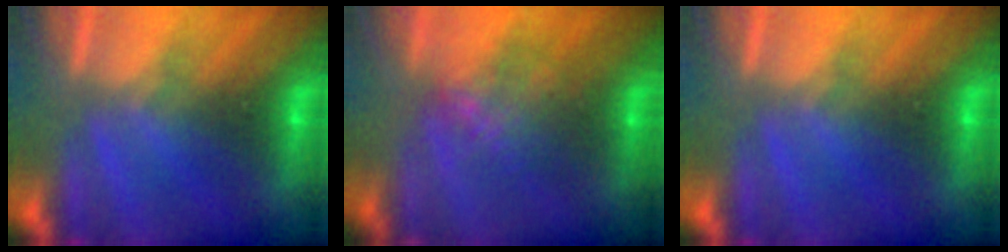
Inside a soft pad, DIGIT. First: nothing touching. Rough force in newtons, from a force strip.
{"total": 4.9}
{"total": 0.0}